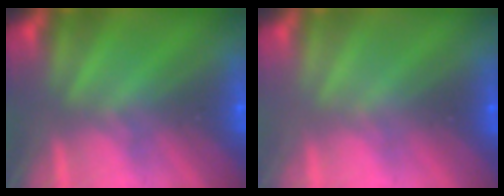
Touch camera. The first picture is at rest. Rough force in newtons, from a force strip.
{"total": 3.0}